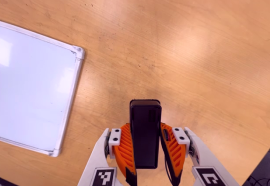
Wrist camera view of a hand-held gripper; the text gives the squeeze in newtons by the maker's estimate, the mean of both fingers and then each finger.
{"total": 4.9, "left": 3.3, "right": 6.4}